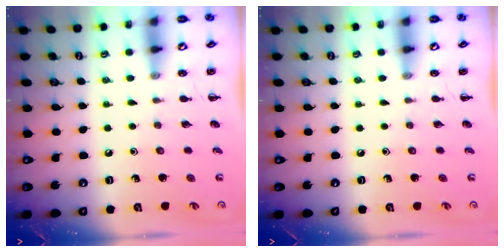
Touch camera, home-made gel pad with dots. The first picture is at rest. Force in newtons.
{"total": 0.0}